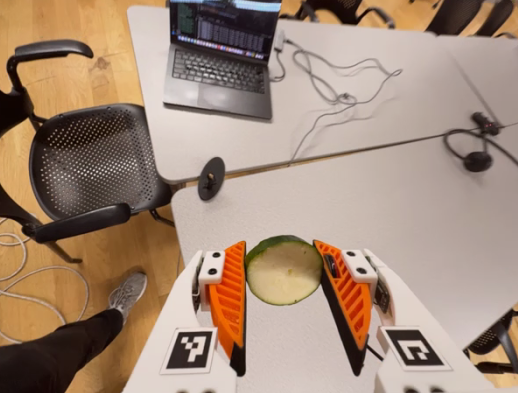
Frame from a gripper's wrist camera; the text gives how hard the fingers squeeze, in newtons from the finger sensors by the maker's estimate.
{"total": 8.3, "left": 8.0, "right": 8.6}